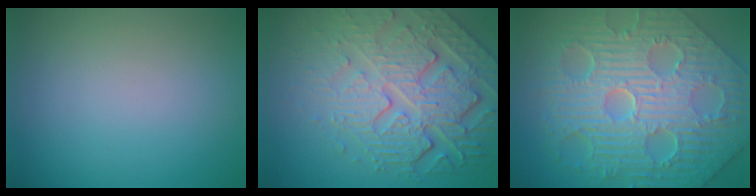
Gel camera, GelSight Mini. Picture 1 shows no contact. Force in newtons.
{"total": 6.9, "press": 5.5, "slide": 4.2}
{"total": 12.1, "press": 8.1, "slide": 9.0}